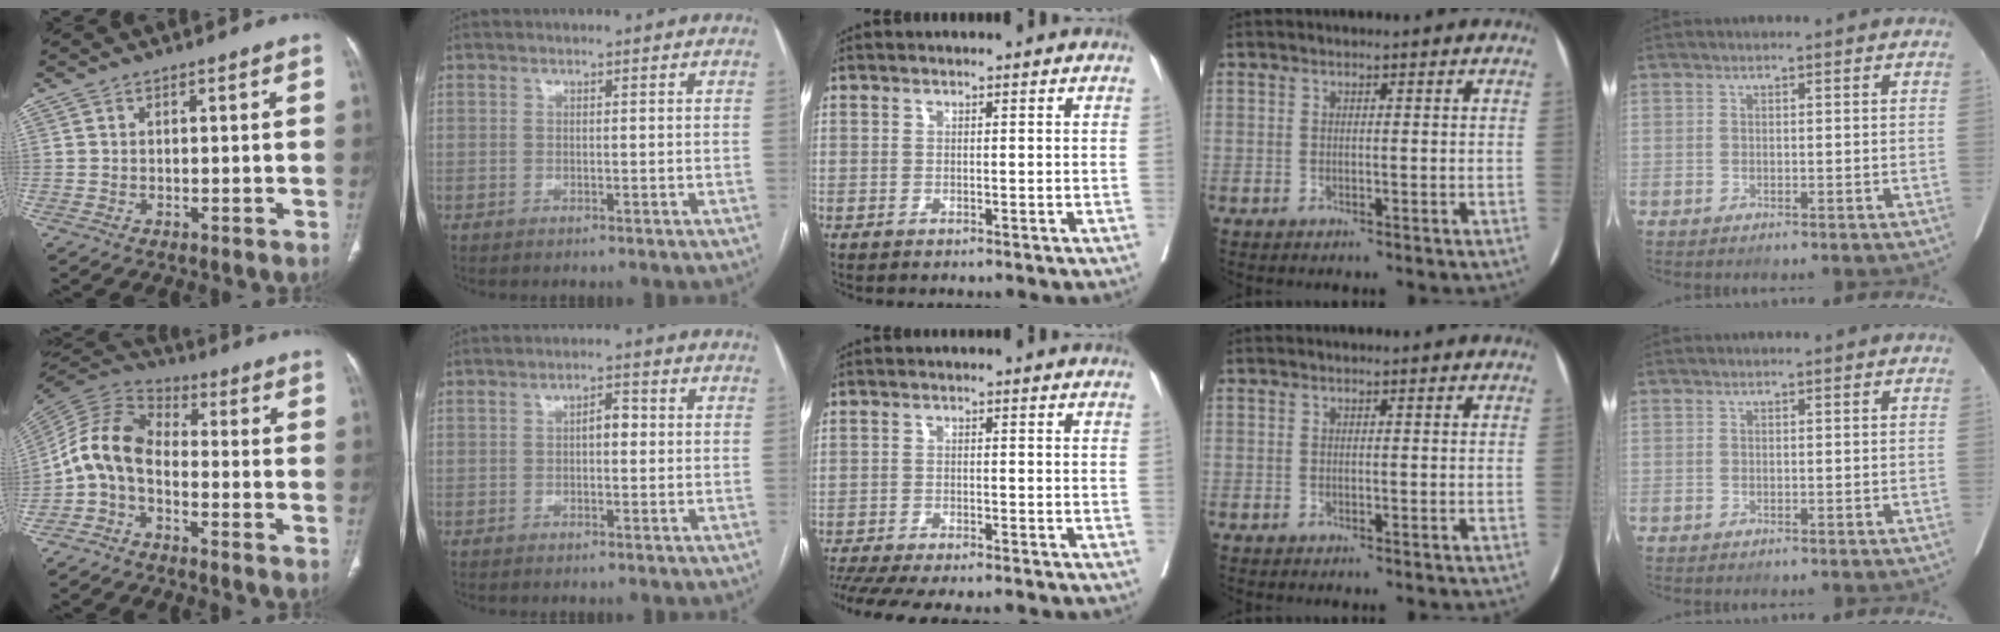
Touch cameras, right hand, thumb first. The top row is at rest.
{"thumb": {"total": 9.3, "force": [-2.8, 5.6, 6.9], "torque": [-0.131, 0.055, -0.074]}, "index": {"total": 2.7, "force": [0.1, 1.2, 2.4], "torque": [-0.034, 0.013, -0.001]}, "middle": {"total": 14.7, "force": [-13.0, 2.6, 6.5], "torque": [-0.130, -0.021, -0.180]}}